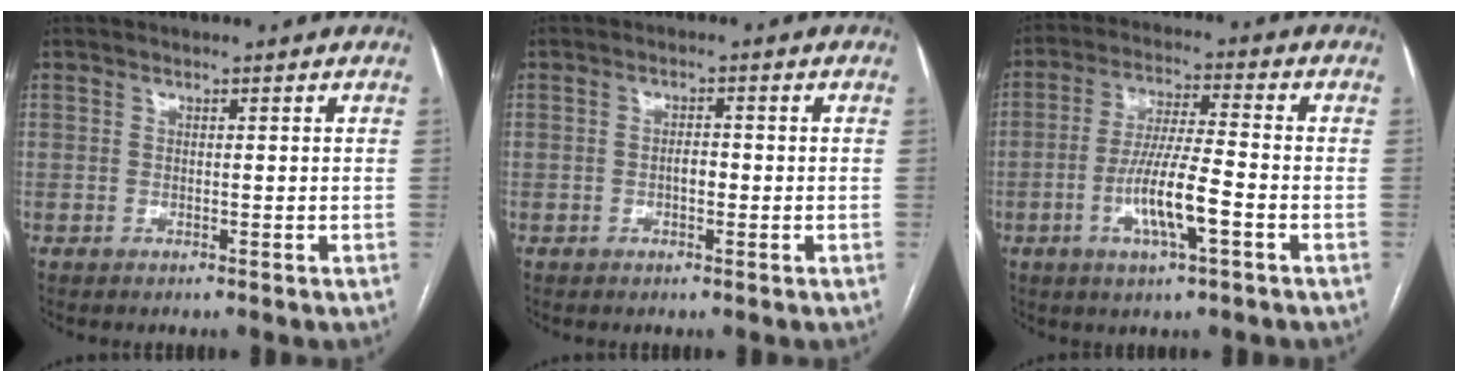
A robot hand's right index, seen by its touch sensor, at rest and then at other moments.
{"total": 1.8, "force": [-0.6, 0.5, 1.6], "torque": [-0.026, 0.004, -0.011]}
{"total": 9.5, "force": [-3.2, 1.0, 8.9], "torque": [-0.171, -0.002, -0.060]}